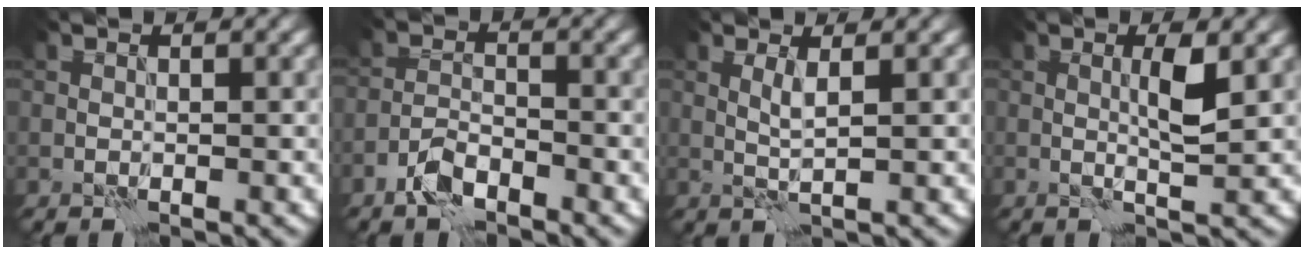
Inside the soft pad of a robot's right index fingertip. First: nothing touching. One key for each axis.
{"total": 2.9, "fx": -2.1, "fy": 1.1, "fz": 1.5, "tx": -0.029, "ty": 0.007, "tz": -0.048}
{"total": 1.5, "fx": 0.6, "fy": 0.0, "fz": 1.3, "tx": -0.034, "ty": 0.000, "tz": 0.011}
{"total": 2.6, "fx": 0.5, "fy": 0.2, "fz": 2.5, "tx": -0.046, "ty": 0.002, "tz": 0.006}